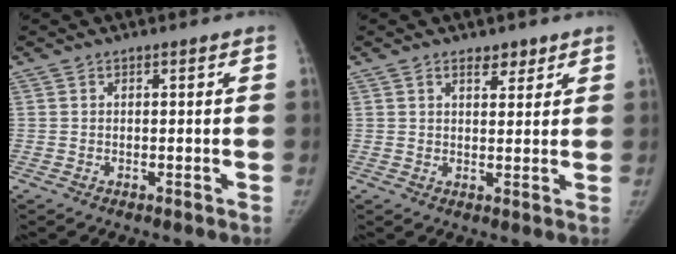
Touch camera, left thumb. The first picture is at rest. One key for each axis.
{"total": 3.5, "fx": 2.4, "fy": 1.8, "fz": 1.8, "tx": -0.008, "ty": -0.016, "tz": 0.038}